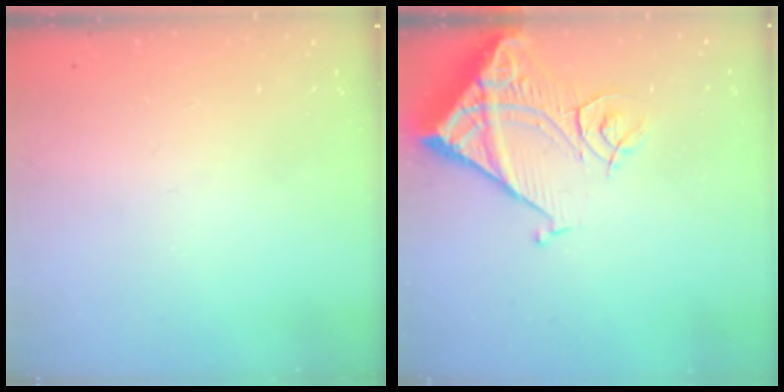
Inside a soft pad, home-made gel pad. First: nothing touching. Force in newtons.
{"total": 13.6, "press": 13.6, "slide": 1.6}